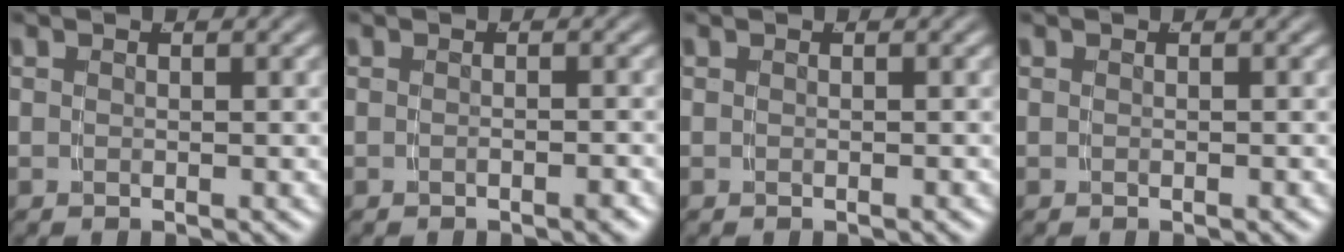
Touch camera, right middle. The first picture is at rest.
{"total": 0.8, "force": [-0.7, 0.0, 0.4], "torque": [-0.007, 0.006, -0.015]}
{"total": 0.0}
{"total": 0.0}